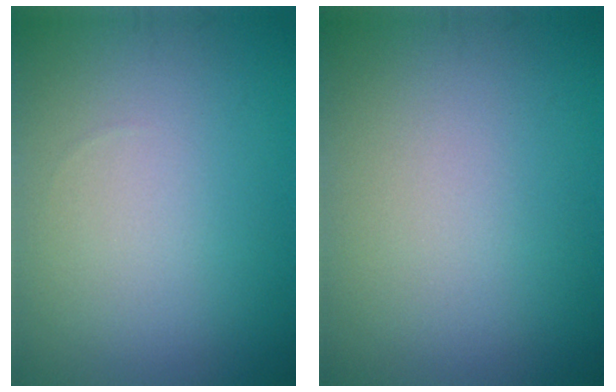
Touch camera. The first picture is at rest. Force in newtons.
{"total": 0.0}